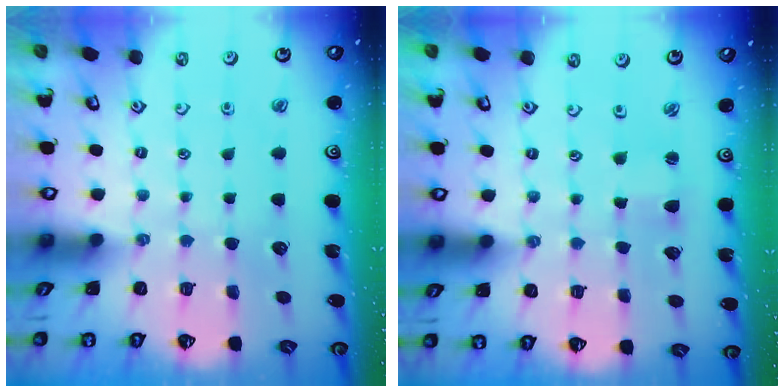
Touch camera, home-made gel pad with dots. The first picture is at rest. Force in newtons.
{"total": 1.5, "press": 1.5, "slide": 0.2}